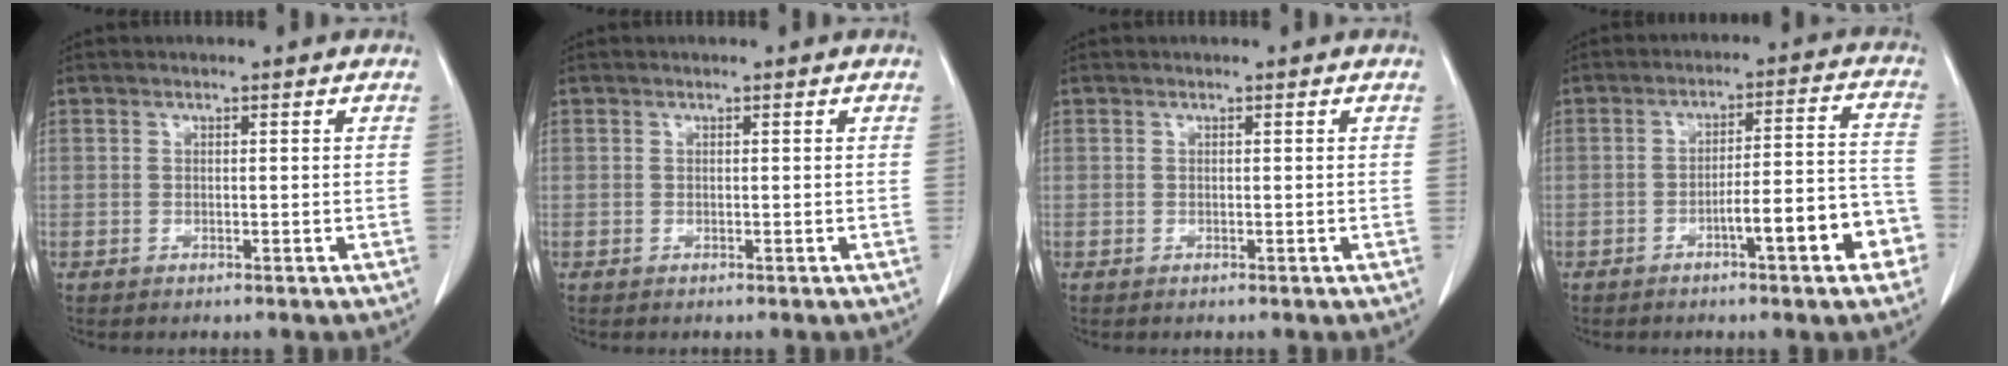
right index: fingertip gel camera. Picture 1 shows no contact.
{"total": 0.0}
{"total": 0.0}
{"total": 10.3, "force": [-4.7, 1.6, 9.0], "torque": [-0.115, 0.032, -0.059]}